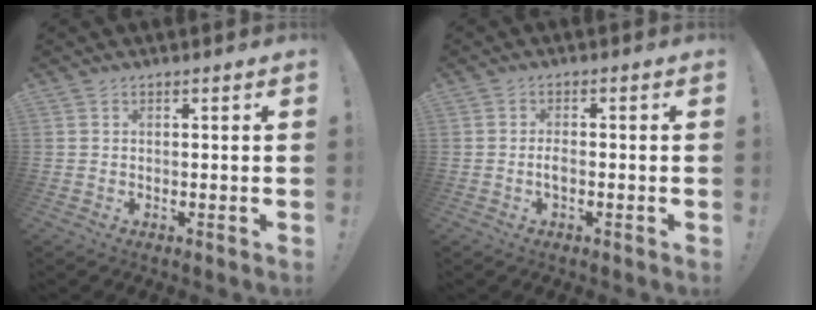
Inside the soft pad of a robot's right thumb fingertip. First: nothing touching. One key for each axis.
{"total": 2.5, "fx": -0.9, "fy": 0.8, "fz": 2.2, "tx": -0.045, "ty": 0.001, "tz": -0.018}